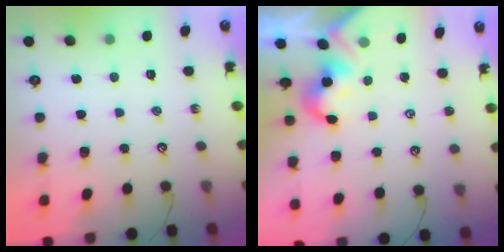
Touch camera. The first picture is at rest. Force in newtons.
{"total": 2.0, "press": 1.9, "slide": 0.6}